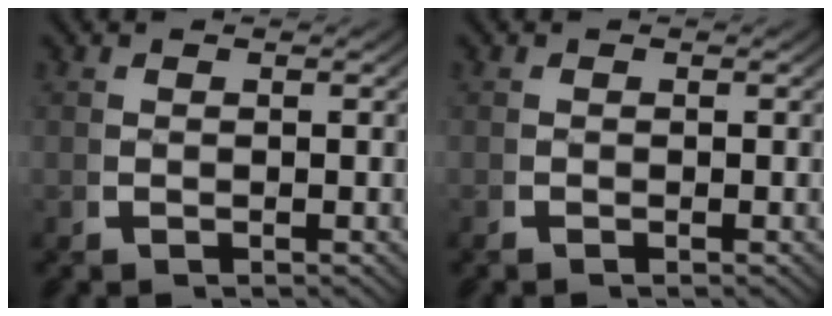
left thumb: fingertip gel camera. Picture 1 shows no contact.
{"total": 0.0}